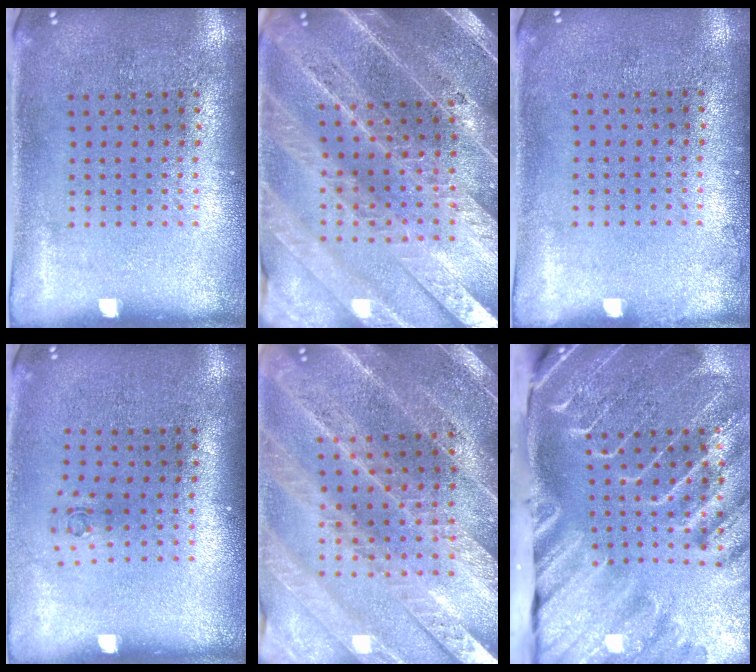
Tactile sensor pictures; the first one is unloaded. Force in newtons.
{"total": 4.8, "press": 4.3, "slide": 2.2}
{"total": 0.6, "press": 0.5, "slide": 0.1}
{"total": 0.6, "press": 0.3, "slide": 0.5}
{"total": 2.8, "press": 2.8, "slide": 0.5}
{"total": 4.7, "press": 3.5, "slide": 3.1}